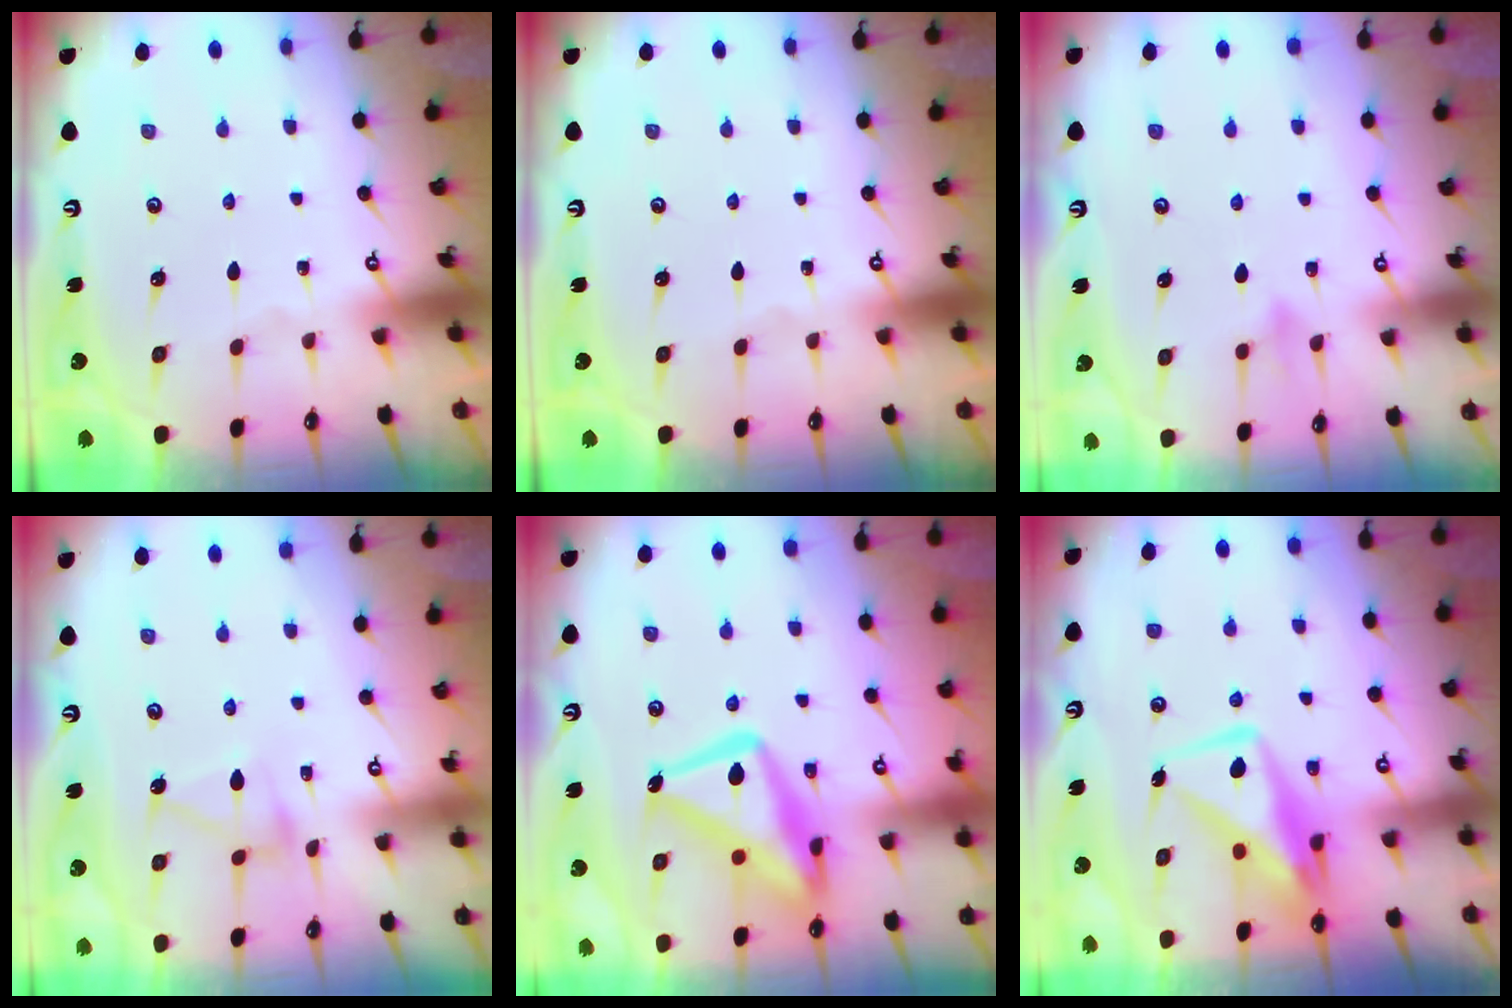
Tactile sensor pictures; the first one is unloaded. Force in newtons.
{"total": 0.0}
{"total": 7.9, "press": 7.8, "slide": 1.4}
{"total": 8.7, "press": 8.6, "slide": 0.6}
{"total": 18.6, "press": 18.6, "slide": 1.6}
{"total": 10.9, "press": 10.9, "slide": 1.0}